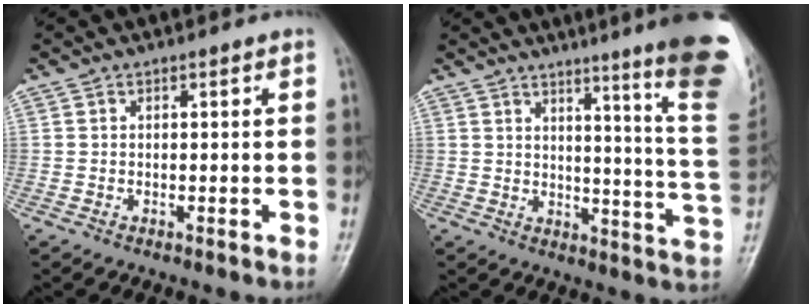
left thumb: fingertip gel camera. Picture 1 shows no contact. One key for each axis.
{"total": 20.9, "fx": 12.8, "fy": 0.6, "fz": 16.5, "tx": -0.193, "ty": -0.094, "tz": 0.156}